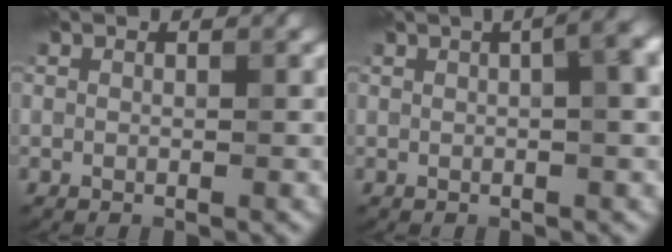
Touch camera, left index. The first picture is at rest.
{"total": 5.8, "force": [1.4, 2.1, 5.3], "torque": [-0.039, 0.025, 0.011]}